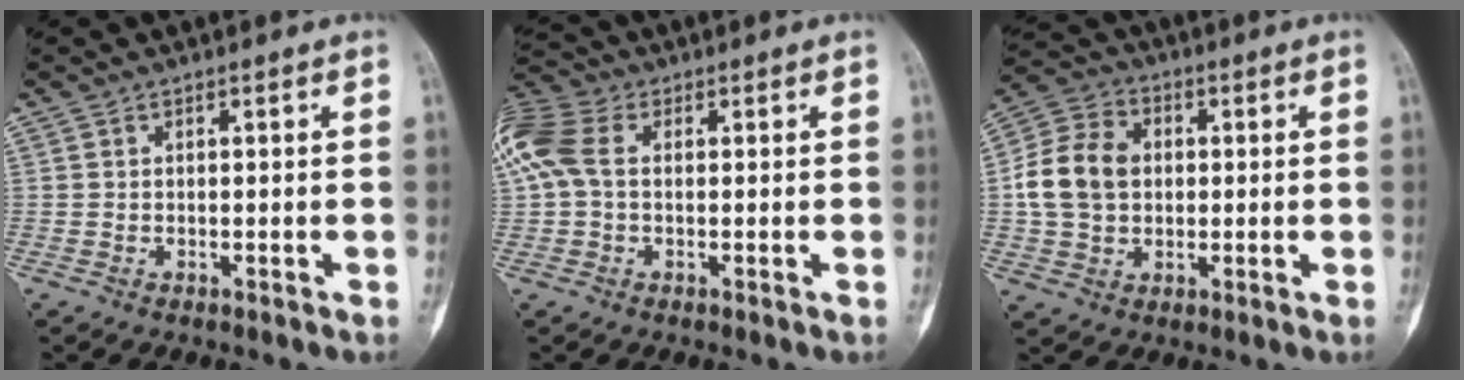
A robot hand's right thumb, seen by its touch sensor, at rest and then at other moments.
{"total": 10.7, "force": [1.6, 7.2, 7.8], "torque": [-0.195, 0.030, 0.026]}
{"total": 11.9, "force": [0.6, 9.3, 7.5], "torque": [-0.125, 0.020, 0.007]}